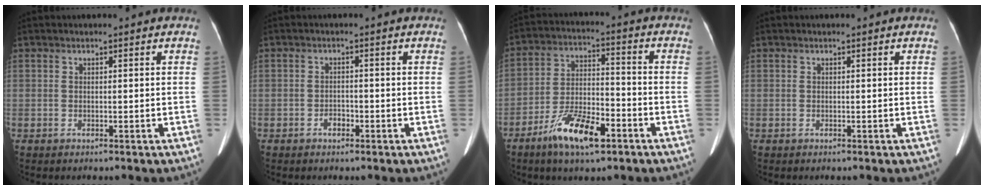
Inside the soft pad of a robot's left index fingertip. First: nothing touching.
{"total": 1.5, "force": [-0.9, 0.9, 0.7], "torque": [-0.010, 0.004, -0.014]}
{"total": 10.7, "force": [-6.3, 3.4, 8.0], "torque": [-0.156, -0.001, -0.111]}
{"total": 0.0}